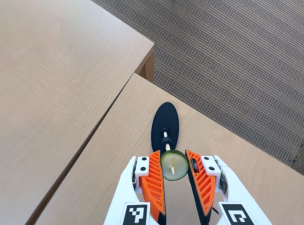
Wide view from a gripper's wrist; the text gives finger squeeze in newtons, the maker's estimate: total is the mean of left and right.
{"total": 10.3, "left": 10.3, "right": 10.3}